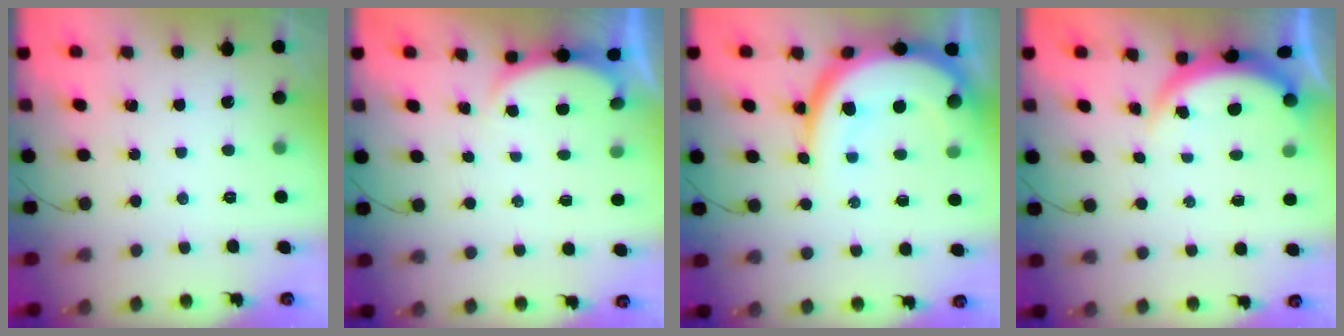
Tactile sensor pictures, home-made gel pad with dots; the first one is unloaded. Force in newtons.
{"total": 2.6, "press": 2.6, "slide": 0.6}
{"total": 16.6, "press": 16.5, "slide": 1.5}
{"total": 3.9, "press": 3.6, "slide": 1.5}